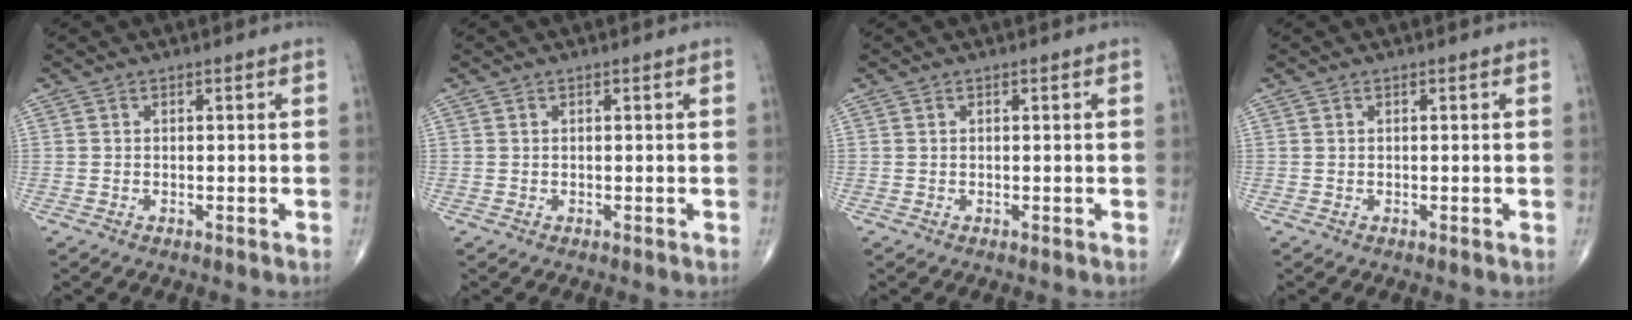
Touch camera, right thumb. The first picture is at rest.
{"total": 0.0}
{"total": 0.0}
{"total": 0.0}